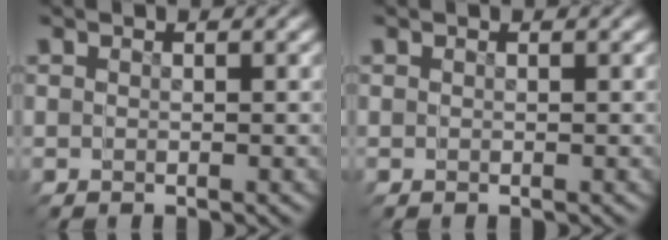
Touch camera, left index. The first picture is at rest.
{"total": 0.0}